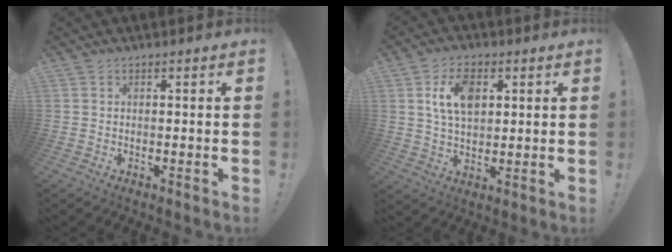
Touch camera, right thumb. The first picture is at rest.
{"total": 10.2, "force": [3.4, 6.2, 7.3], "torque": [-0.120, 0.005, 0.065]}